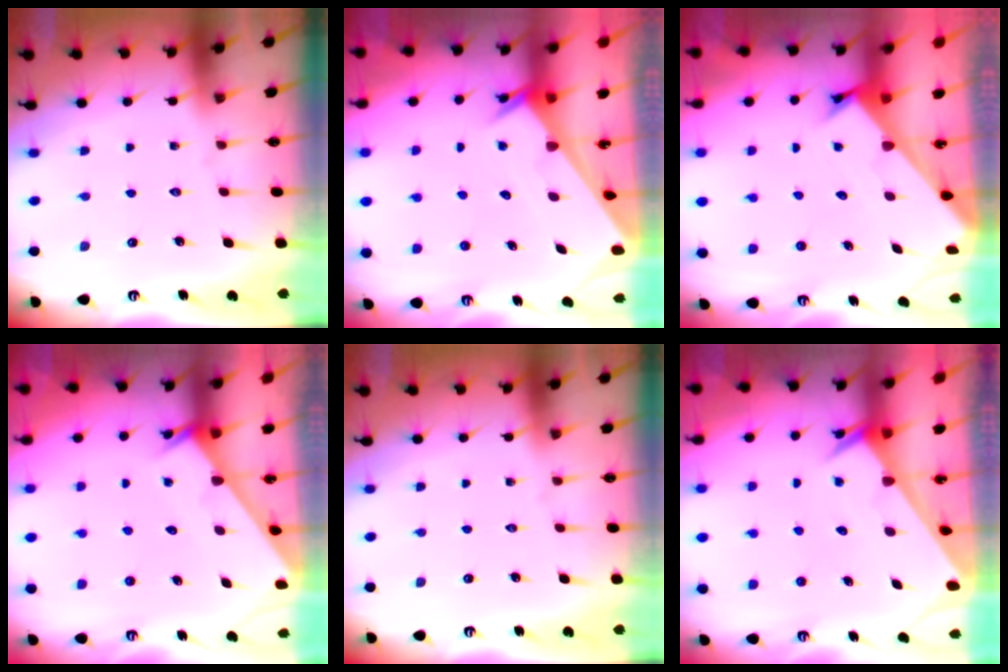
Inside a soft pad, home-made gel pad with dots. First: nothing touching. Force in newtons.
{"total": 3.3, "press": 3.3, "slide": 0.3}
{"total": 2.5, "press": 2.5, "slide": 0.3}
{"total": 3.0, "press": 3.0, "slide": 0.2}
{"total": 0.0}
{"total": 2.4, "press": 2.4, "slide": 0.0}